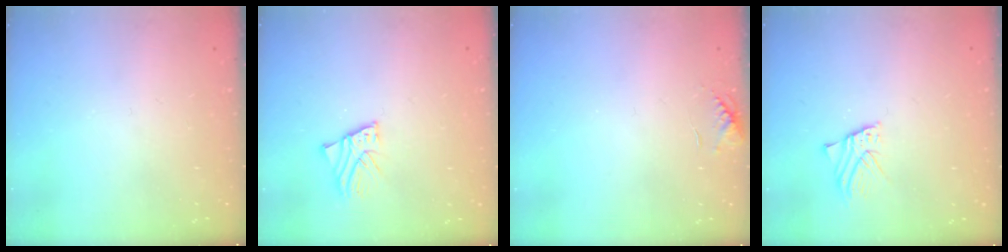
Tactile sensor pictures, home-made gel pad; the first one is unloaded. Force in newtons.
{"total": 2.5, "press": 2.5, "slide": 0.1}
{"total": 7.0, "press": 6.9, "slide": 0.6}
{"total": 2.1, "press": 2.1, "slide": 0.0}